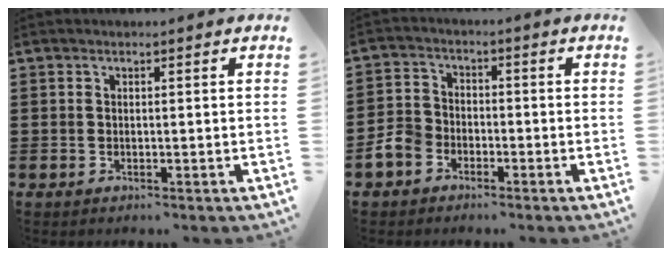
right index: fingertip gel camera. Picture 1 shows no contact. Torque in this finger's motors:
{"motor_torque": [0.24, 0.51, 0.18, 0.02]}